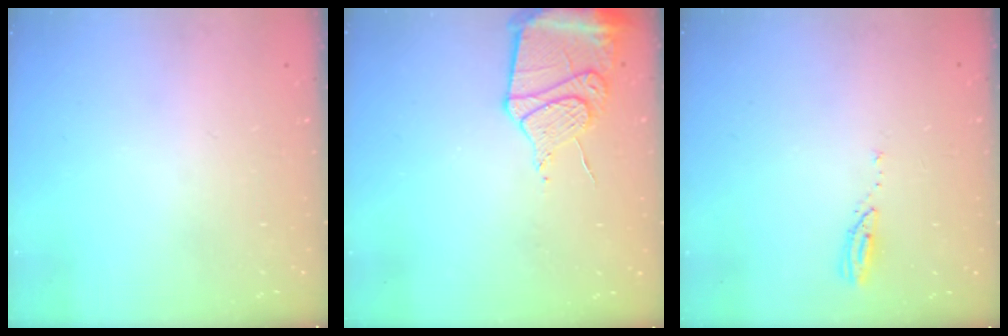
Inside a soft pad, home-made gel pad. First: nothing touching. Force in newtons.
{"total": 13.2, "press": 13.1, "slide": 1.7}
{"total": 3.0, "press": 2.9, "slide": 0.3}